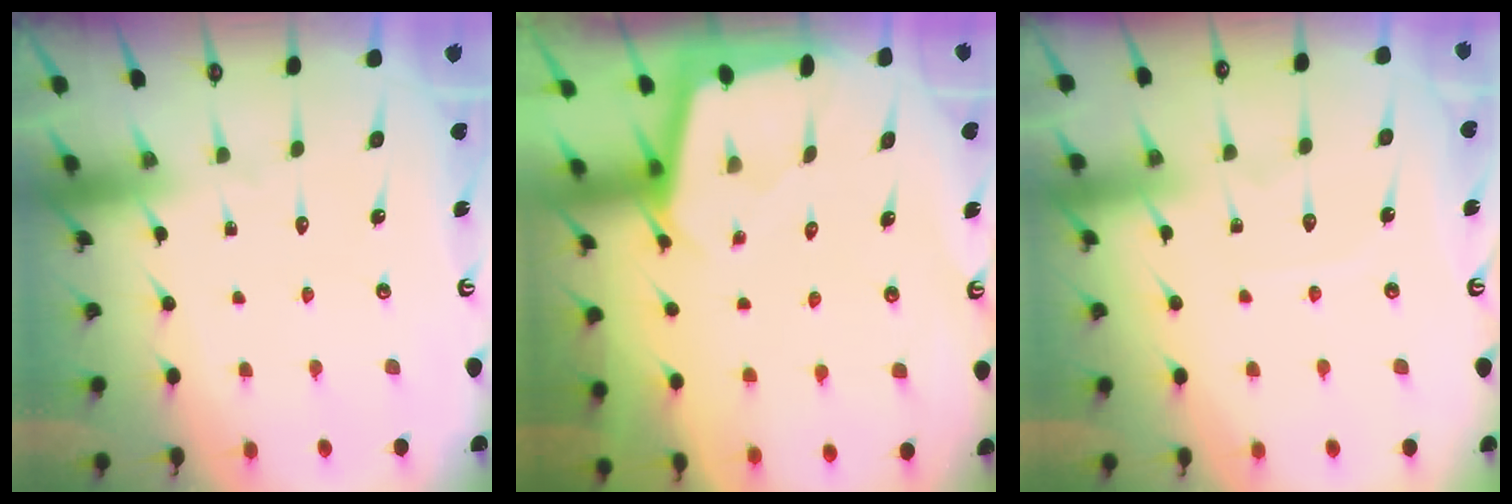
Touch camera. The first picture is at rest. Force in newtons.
{"total": 1.8, "press": 1.8, "slide": 0.2}
{"total": 3.7, "press": 3.7, "slide": 0.5}